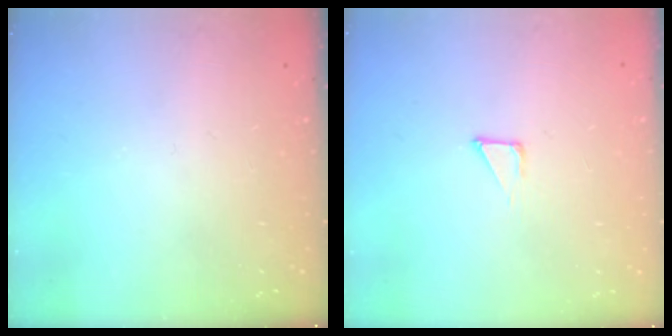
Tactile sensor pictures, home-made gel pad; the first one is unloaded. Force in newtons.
{"total": 2.7, "press": 2.7, "slide": 0.3}